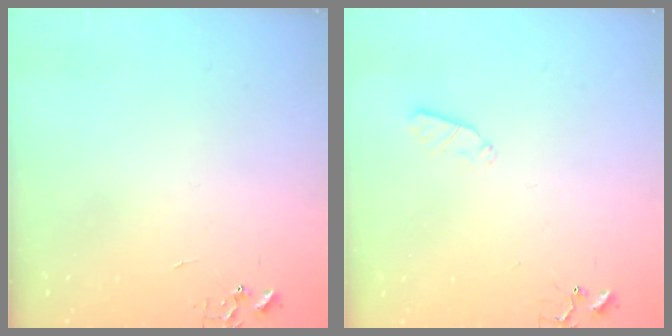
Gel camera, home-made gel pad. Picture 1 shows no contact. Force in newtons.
{"total": 4.5, "press": 4.5, "slide": 0.4}